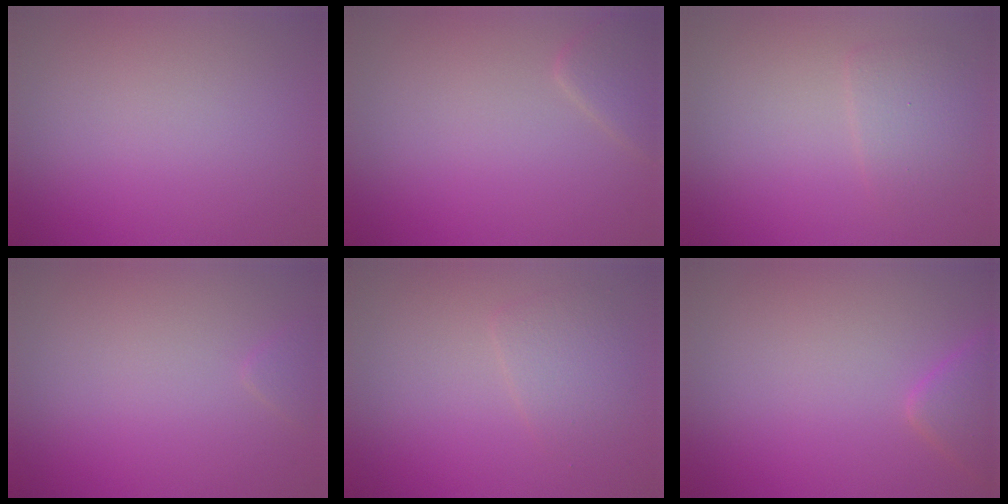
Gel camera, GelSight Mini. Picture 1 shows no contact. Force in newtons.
{"total": 1.9, "press": 1.9, "slide": 0.1}
{"total": 2.0, "press": 2.0, "slide": 0.1}
{"total": 0.7, "press": 0.7, "slide": 0.1}
{"total": 1.9, "press": 1.9, "slide": 0.0}
{"total": 2.3, "press": 2.2, "slide": 0.2}